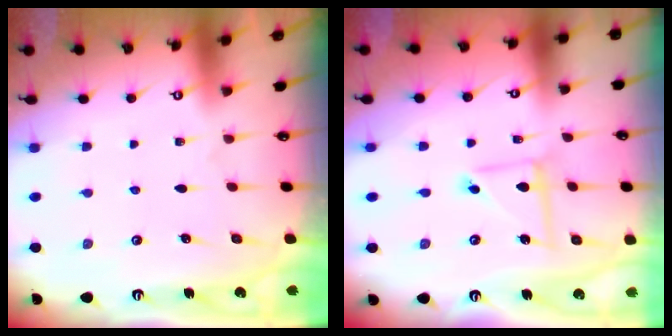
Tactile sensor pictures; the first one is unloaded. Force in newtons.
{"total": 5.4, "press": 5.3, "slide": 0.5}